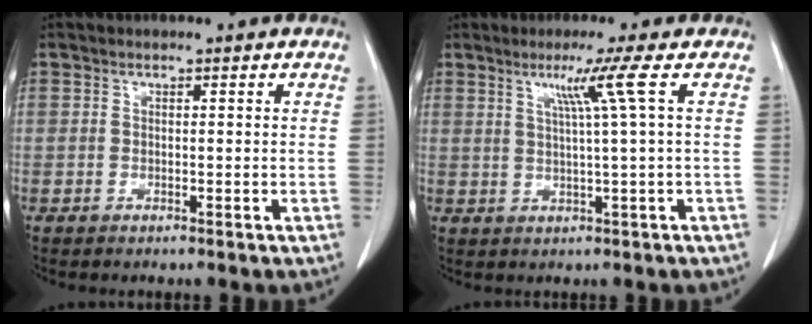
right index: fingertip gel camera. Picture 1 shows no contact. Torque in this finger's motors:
{"motor_torque": [0.14, 0.14, 0.07, 0.05]}